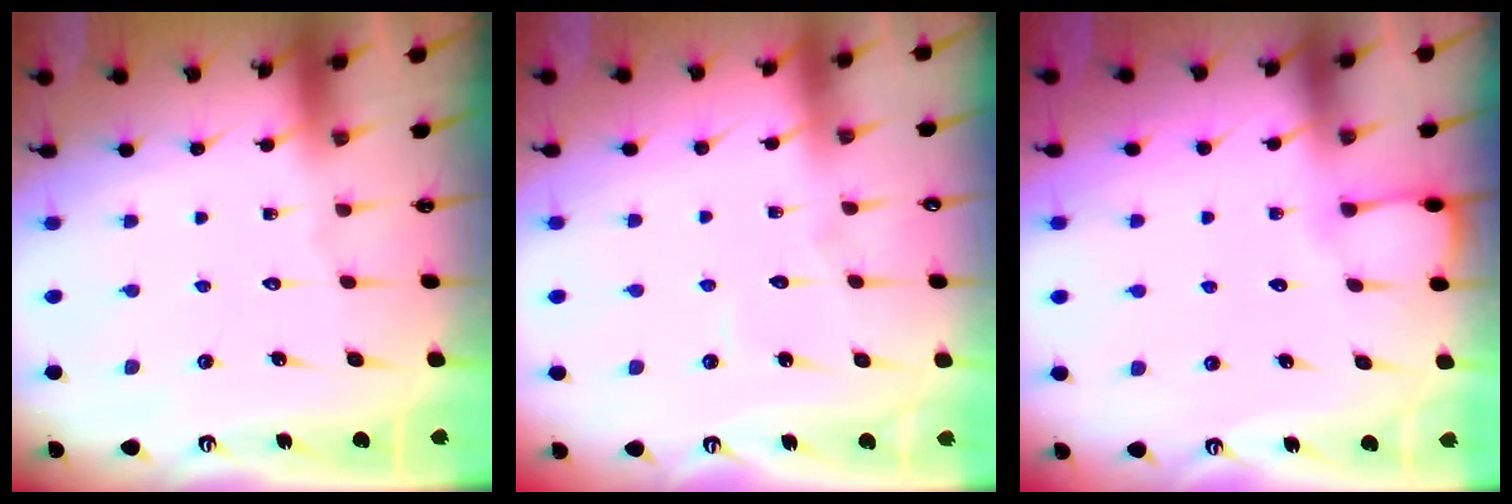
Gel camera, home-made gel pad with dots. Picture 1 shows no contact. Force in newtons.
{"total": 2.5, "press": 2.5, "slide": 0.1}
{"total": 3.6, "press": 3.6, "slide": 0.4}